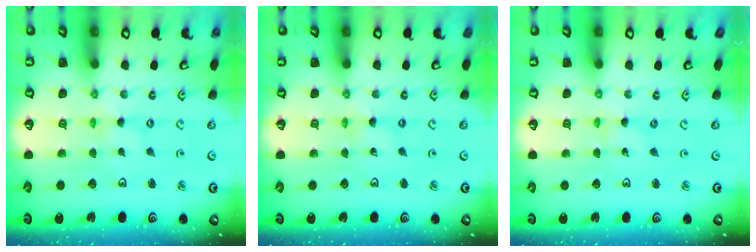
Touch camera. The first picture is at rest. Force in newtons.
{"total": 0.0}
{"total": 0.0}